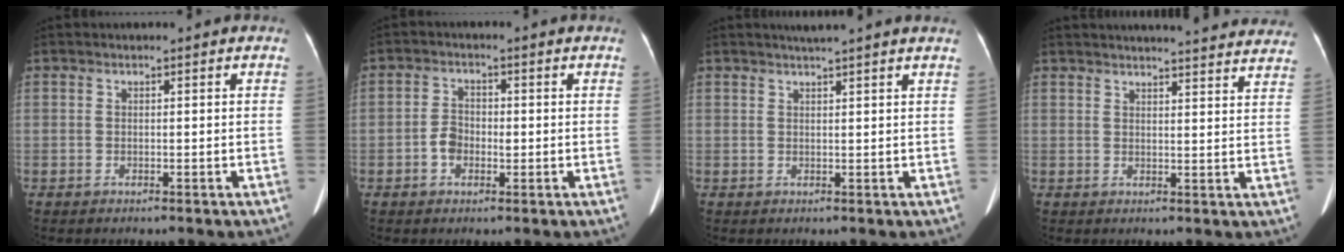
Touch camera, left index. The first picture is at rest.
{"total": 3.2, "force": [-0.8, 2.3, 2.0], "torque": [-0.043, 0.012, -0.019]}
{"total": 4.7, "force": [4.1, -0.7, 2.2], "torque": [-0.030, 0.017, 0.049]}
{"total": 23.6, "force": [22.3, 2.5, 7.3], "torque": [-0.094, -0.023, 0.255]}